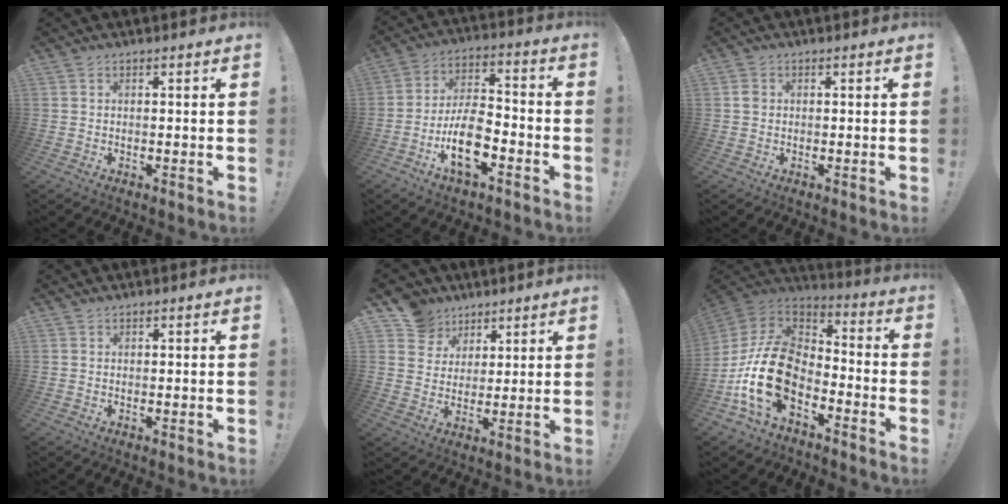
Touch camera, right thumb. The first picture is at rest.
{"total": 14.4, "force": [-7.0, 7.2, 10.3], "torque": [-0.182, 0.038, -0.118]}
{"total": 1.2, "force": [0.1, 1.1, 0.5], "torque": [-0.007, 0.002, 0.000]}
{"total": 0.8, "force": [0.7, 0.2, 0.0], "torque": [0.017, -0.007, 0.011]}
{"total": 10.7, "force": [6.5, 8.3, 1.7], "torque": [-0.023, -0.044, 0.130]}
{"total": 20.9, "force": [-7.1, 12.9, 14.8], "torque": [-0.307, 0.040, -0.112]}